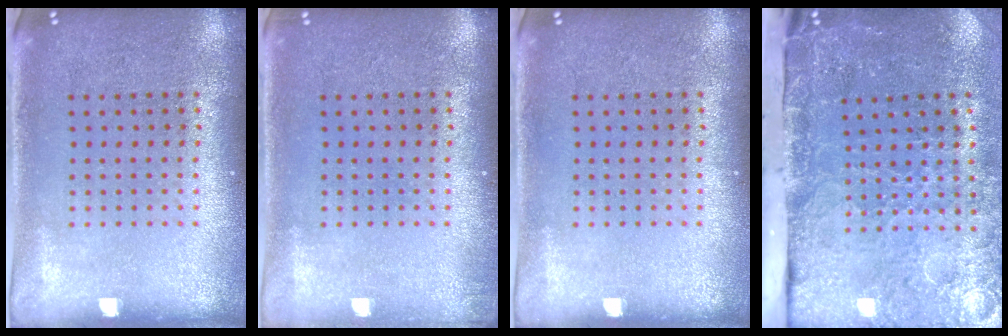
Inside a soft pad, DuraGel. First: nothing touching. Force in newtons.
{"total": 0.7, "press": 0.7, "slide": 0.2}
{"total": 0.0}
{"total": 5.1, "press": 4.2, "slide": 3.0}